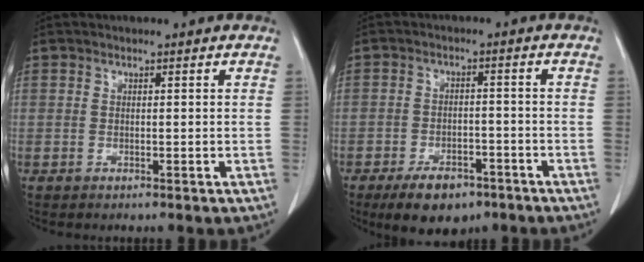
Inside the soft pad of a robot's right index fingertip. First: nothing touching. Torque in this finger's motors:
{"motor_torque": [-0.08, -0.33, -0.04, -0.03]}